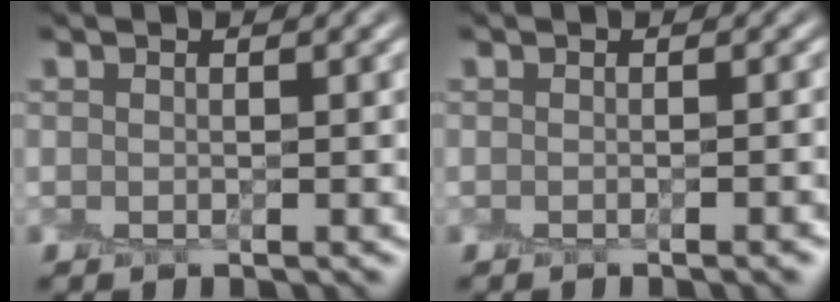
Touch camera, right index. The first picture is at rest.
{"total": 1.9, "force": [-0.9, 0.5, 1.6], "torque": [-0.007, 0.002, -0.010]}